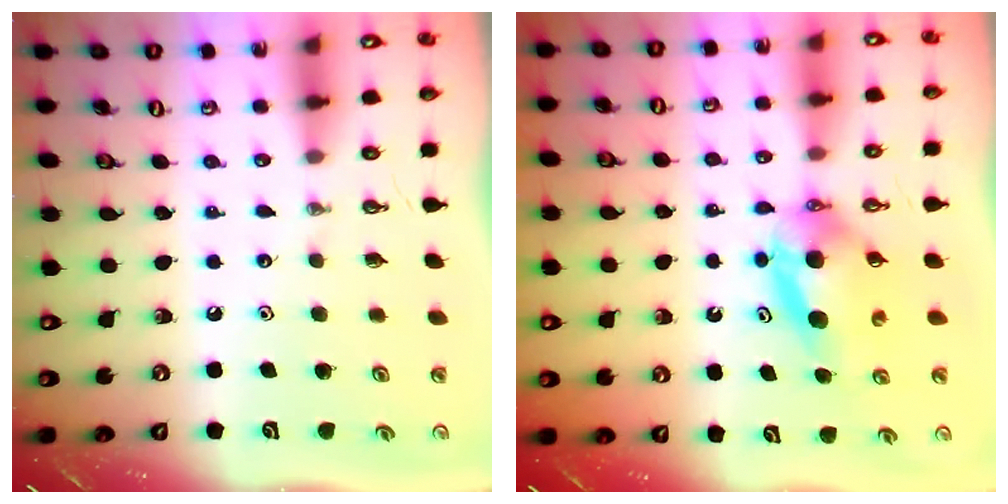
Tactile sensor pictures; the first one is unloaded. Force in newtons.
{"total": 6.4, "press": 5.4, "slide": 3.6}